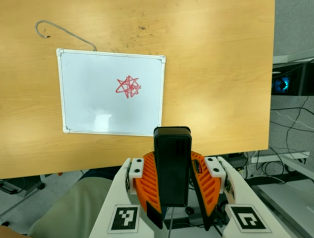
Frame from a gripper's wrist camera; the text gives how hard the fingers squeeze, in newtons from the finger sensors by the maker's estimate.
{"total": 9.9, "left": 8.1, "right": 11.7}